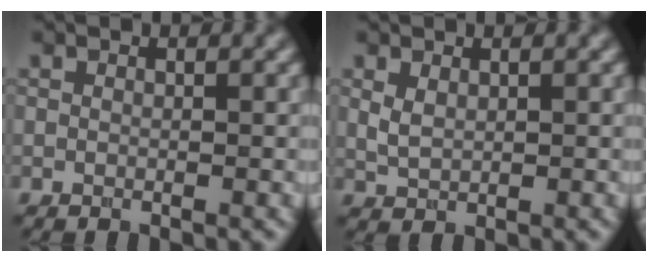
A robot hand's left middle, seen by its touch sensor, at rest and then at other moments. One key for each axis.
{"total": 1.4, "fx": 0.7, "fy": 0.9, "fz": 0.9, "tx": -0.023, "ty": -0.003, "tz": 0.019}